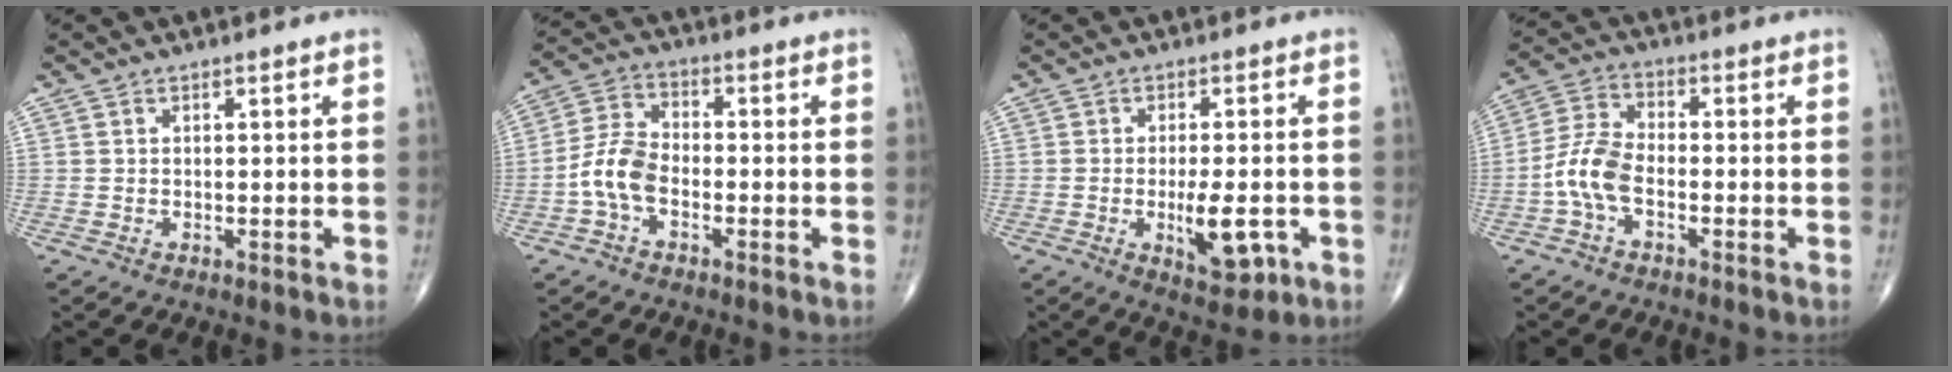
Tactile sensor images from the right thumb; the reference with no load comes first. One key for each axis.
{"total": 7.1, "fx": -2.5, "fy": 4.1, "fz": 5.3, "tx": -0.107, "ty": 0.026, "tz": -0.057}
{"total": 7.8, "fx": -2.2, "fy": 3.0, "fz": 6.9, "tx": -0.096, "ty": -0.004, "tz": -0.026}
{"total": 7.3, "fx": -2.5, "fy": 3.6, "fz": 5.9, "tx": -0.130, "ty": 0.025, "tz": -0.057}